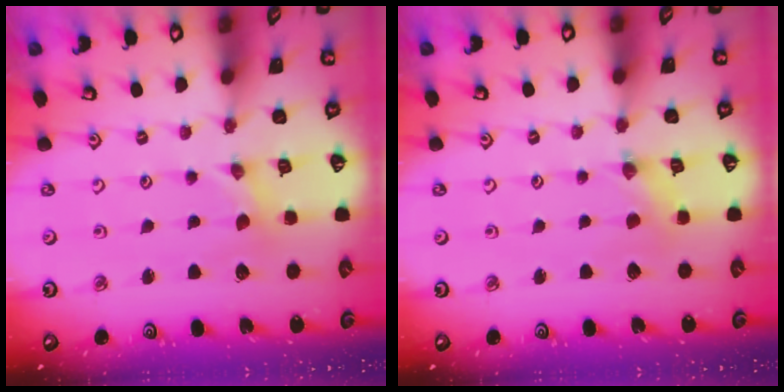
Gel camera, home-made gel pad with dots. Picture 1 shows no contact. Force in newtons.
{"total": 1.5, "press": 1.4, "slide": 0.2}